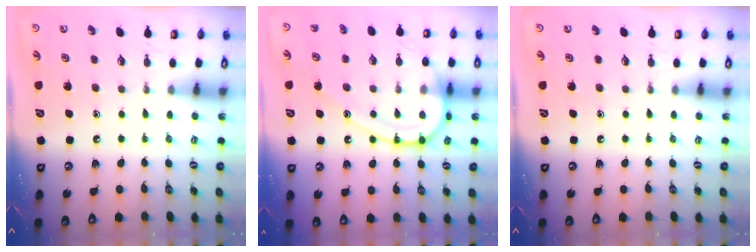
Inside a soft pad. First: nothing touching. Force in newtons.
{"total": 15.4, "press": 15.3, "slide": 1.4}
{"total": 0.0}